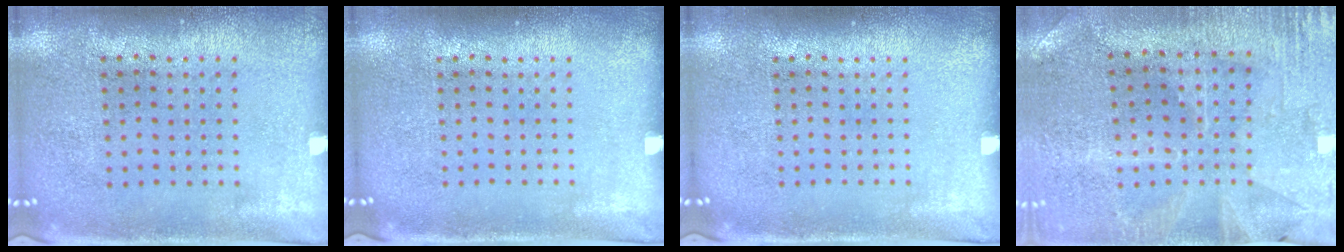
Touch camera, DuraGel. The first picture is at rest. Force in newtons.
{"total": 0.0}
{"total": 0.0}
{"total": 0.9, "press": 0.8, "slide": 0.3}